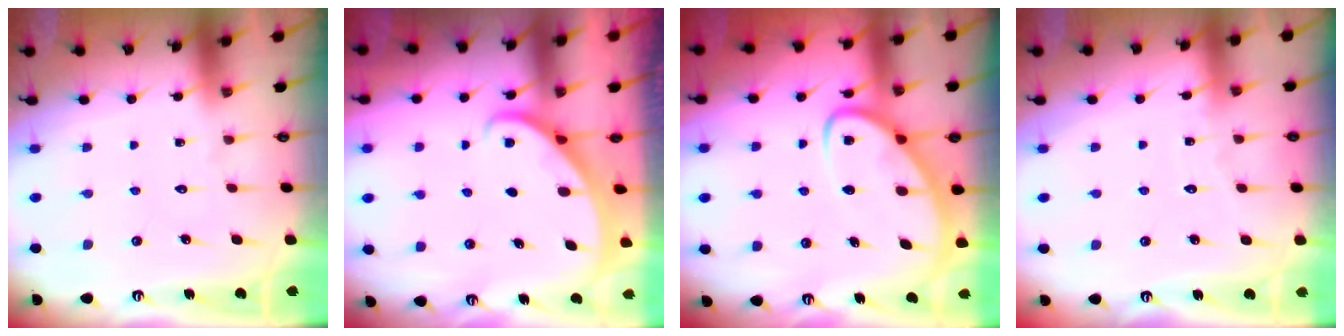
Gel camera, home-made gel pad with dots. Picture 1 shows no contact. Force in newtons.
{"total": 1.5, "press": 1.5, "slide": 0.1}
{"total": 5.3, "press": 5.3, "slide": 0.7}
{"total": 2.9, "press": 2.9, "slide": 0.3}